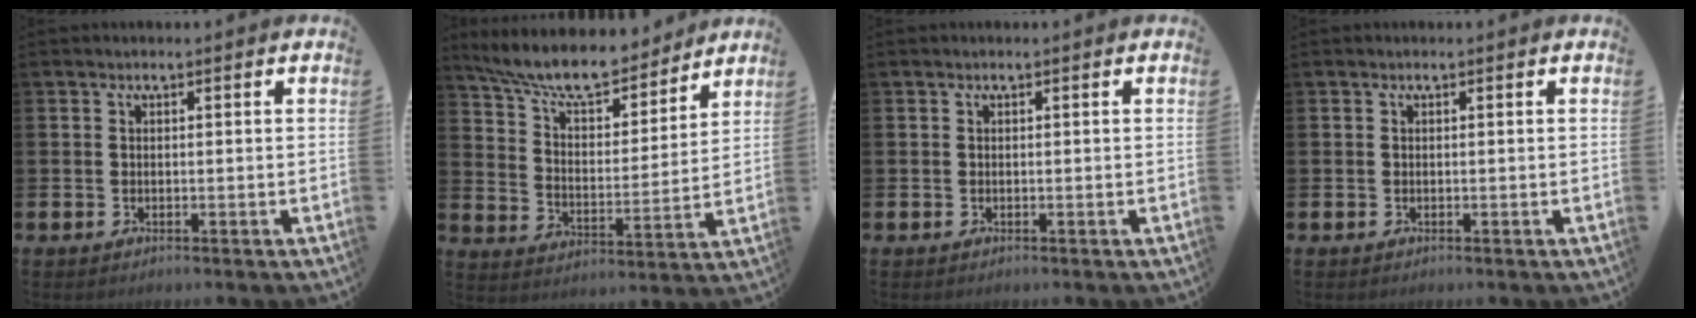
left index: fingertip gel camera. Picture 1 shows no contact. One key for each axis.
{"total": 9.6, "fx": 8.7, "fy": 2.2, "fz": 3.3, "tx": -0.088, "ty": -0.059, "tz": 0.151}
{"total": 0.0}
{"total": 0.0}